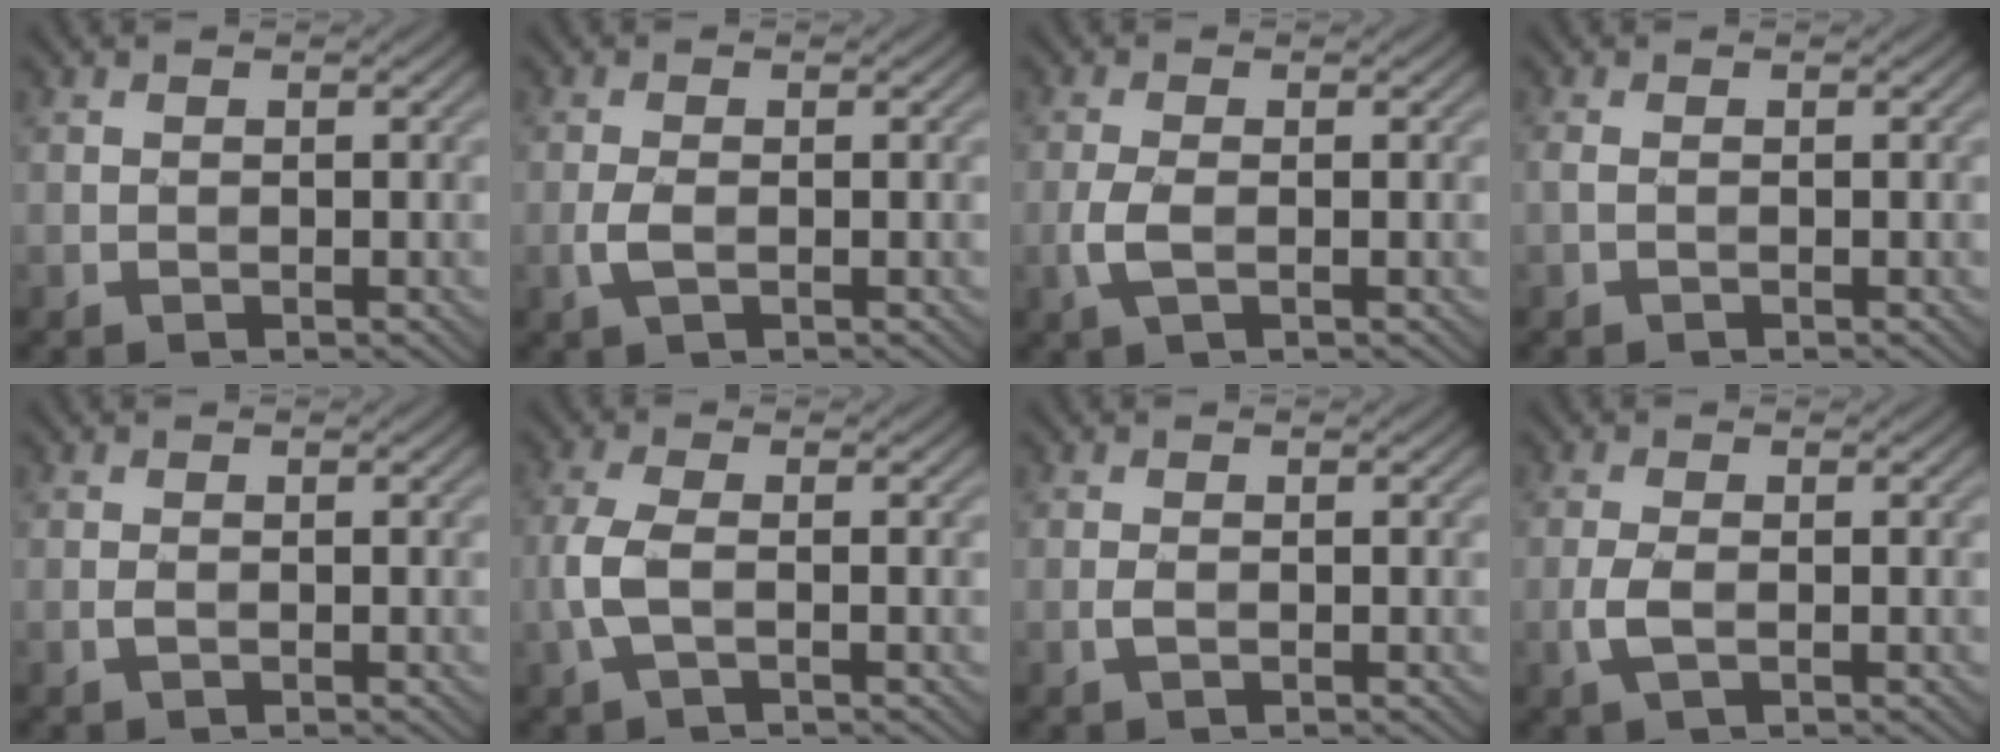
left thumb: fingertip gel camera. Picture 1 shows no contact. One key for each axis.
{"total": 2.2, "fx": -0.6, "fy": 0.8, "fz": 1.9, "tx": -0.049, "ty": 0.000, "tz": -0.016}
{"total": 2.8, "fx": -0.8, "fy": 1.0, "fz": 2.5, "tx": -0.068, "ty": -0.003, "tz": -0.022}
{"total": 0.9, "fx": -0.2, "fy": 0.2, "fz": 0.9, "tx": -0.024, "ty": 0.001, "tz": -0.007}
{"total": 0.6, "fx": -0.2, "fy": 0.2, "fz": 0.6, "tx": -0.015, "ty": 0.000, "tz": -0.004}
{"total": 3.8, "fx": -0.8, "fy": 1.3, "fz": 3.5, "tx": -0.092, "ty": 0.002, "tz": -0.023}
{"total": 0.9, "fx": -0.3, "fy": 0.3, "fz": 0.8, "tx": -0.022, "ty": 0.000, "tz": -0.006}
{"total": 2.5, "fx": -0.7, "fy": 0.9, "fz": 2.3, "tx": -0.060, "ty": -0.002, "tz": -0.019}